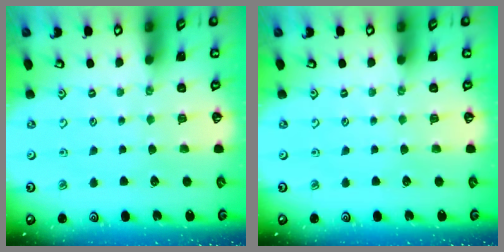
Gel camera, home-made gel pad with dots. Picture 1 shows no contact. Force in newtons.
{"total": 0.0}